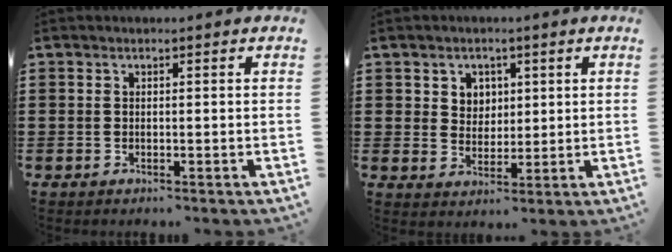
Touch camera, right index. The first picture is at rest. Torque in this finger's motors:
{"motor_torque": [0.03, 0.02, 0.08, 0.04]}